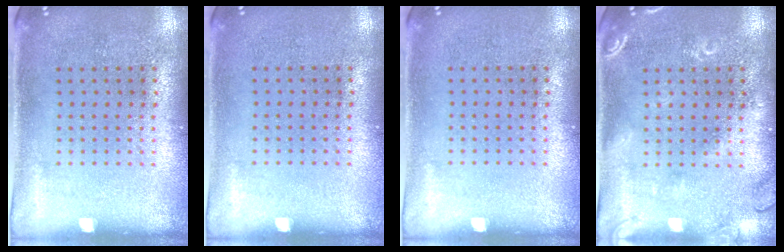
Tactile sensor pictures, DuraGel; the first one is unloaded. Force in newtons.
{"total": 0.0}
{"total": 0.0}
{"total": 2.5, "press": 2.4, "slide": 0.5}